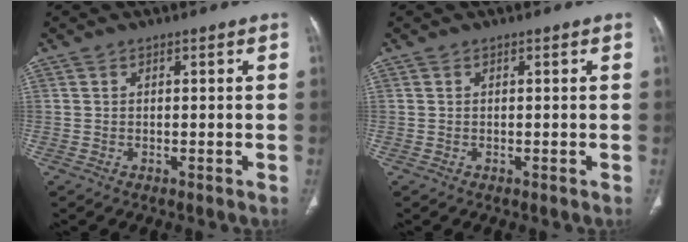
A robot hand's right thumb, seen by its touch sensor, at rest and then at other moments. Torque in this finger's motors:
{"motor_torque": [0.10, 0.03, 0.13, -0.07, 0.01]}